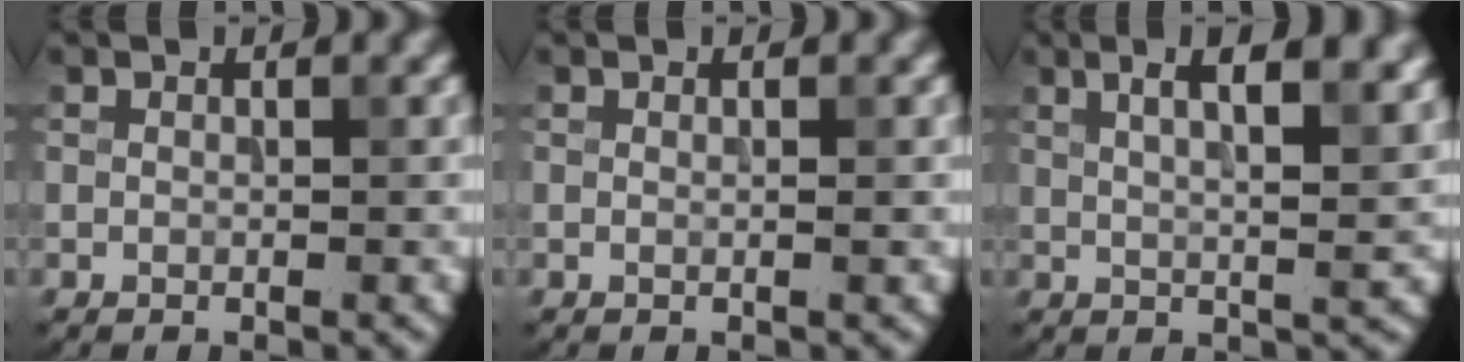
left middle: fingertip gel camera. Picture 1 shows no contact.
{"total": 0.7, "force": [0.0, 0.2, 0.7], "torque": [-0.006, 0.001, -0.002]}
{"total": 6.9, "force": [3.2, 2.1, 5.7], "torque": [-0.052, 0.019, 0.034]}